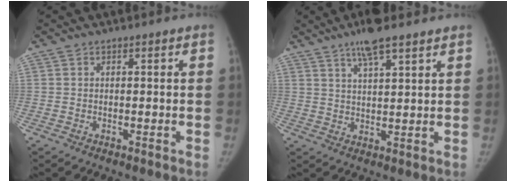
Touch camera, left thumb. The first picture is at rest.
{"total": 7.2, "force": [5.1, 1.5, 4.8], "torque": [-0.083, -0.018, 0.089]}